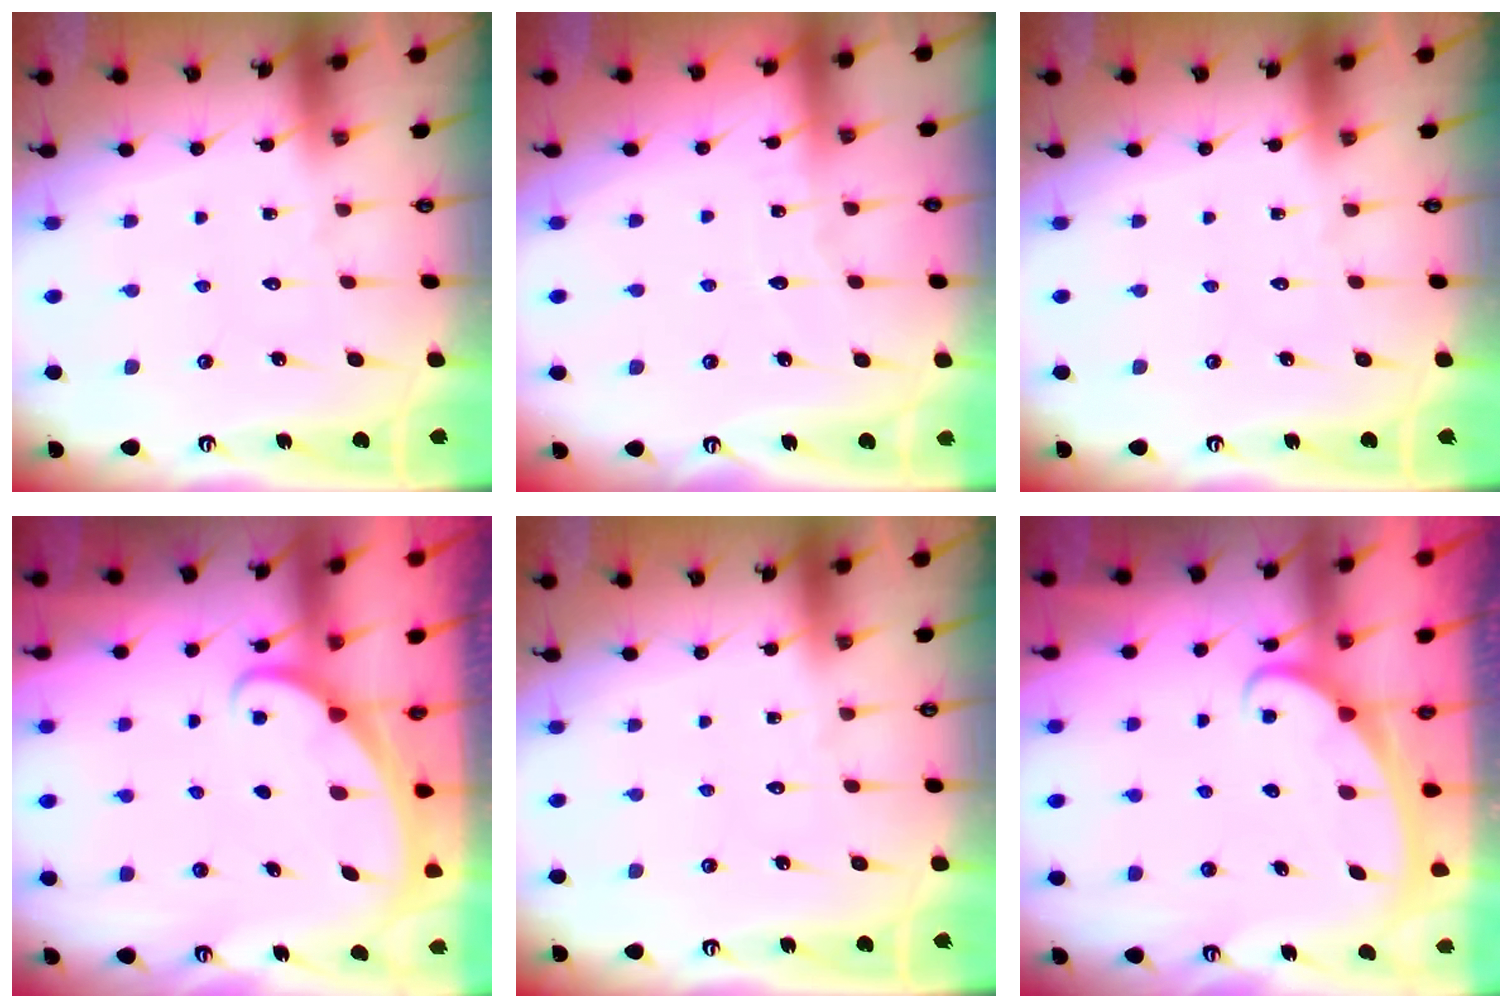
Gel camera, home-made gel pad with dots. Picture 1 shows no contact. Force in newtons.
{"total": 3.2, "press": 3.2, "slide": 0.3}
{"total": 0.0}
{"total": 1.3, "press": 1.3, "slide": 0.0}
{"total": 0.0}
{"total": 2.6, "press": 2.6, "slide": 0.4}